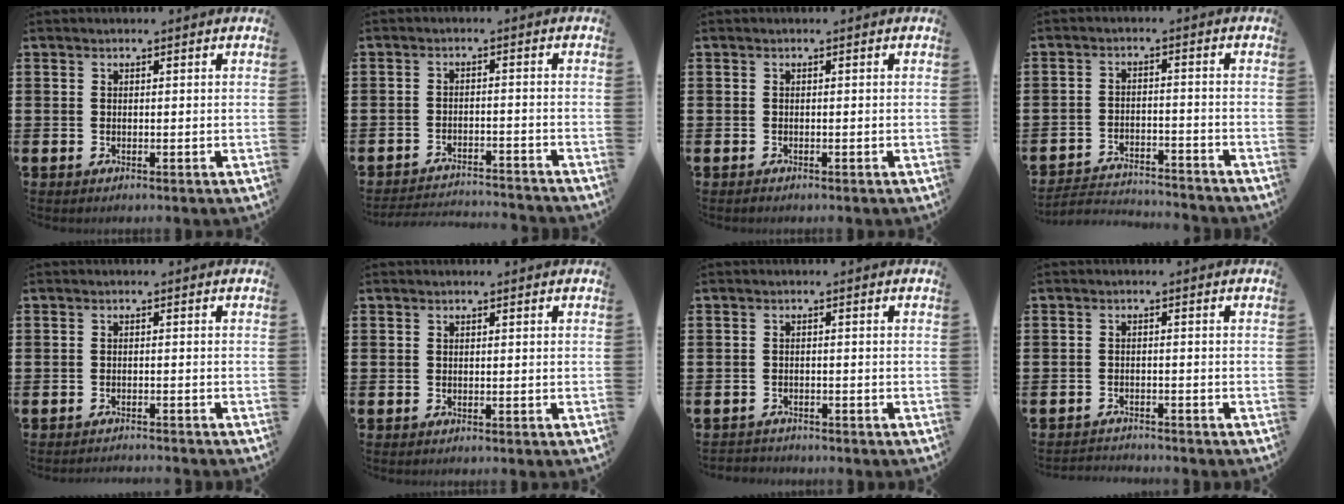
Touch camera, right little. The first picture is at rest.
{"total": 2.8, "force": [-2.8, -0.1, 0.1], "torque": [-0.004, 0.001, -0.060]}
{"total": 0.0}
{"total": 3.0, "force": [-2.9, 0.2, 0.1], "torque": [-0.009, 0.002, -0.065]}
{"total": 1.1, "force": [-1.1, -0.2, -0.1], "torque": [0.000, 0.001, -0.023]}
{"total": 0.0}
{"total": 1.1, "force": [-1.1, 0.2, -0.2], "torque": [0.000, 0.003, -0.025]}
{"total": 1.7, "force": [-1.7, -0.1, -0.2], "torque": [-0.001, 0.004, -0.037]}